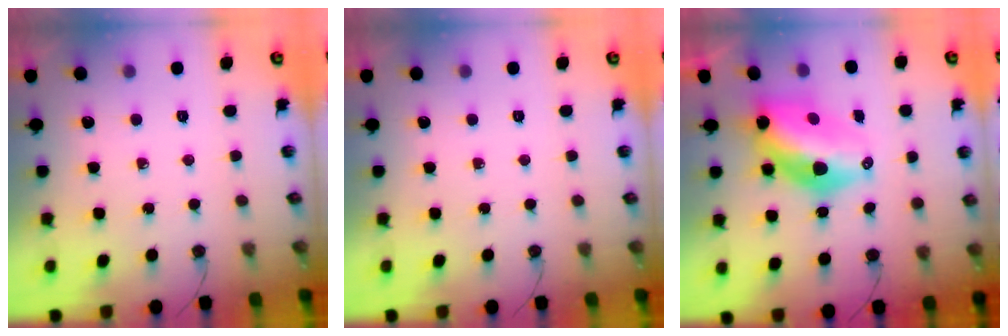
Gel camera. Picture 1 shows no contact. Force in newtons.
{"total": 0.0}
{"total": 11.3, "press": 11.3, "slide": 0.9}